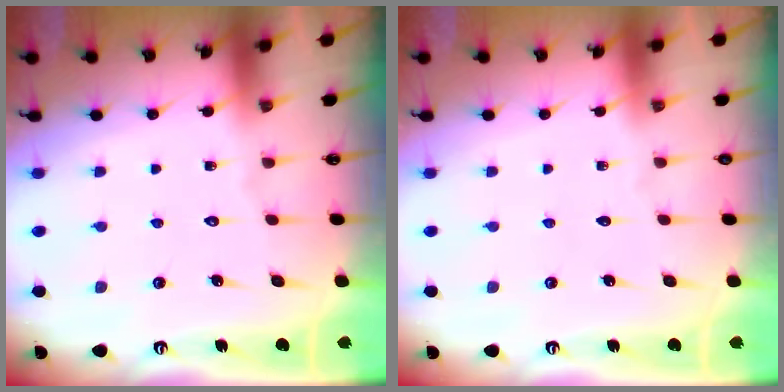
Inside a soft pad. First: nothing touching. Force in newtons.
{"total": 0.0}